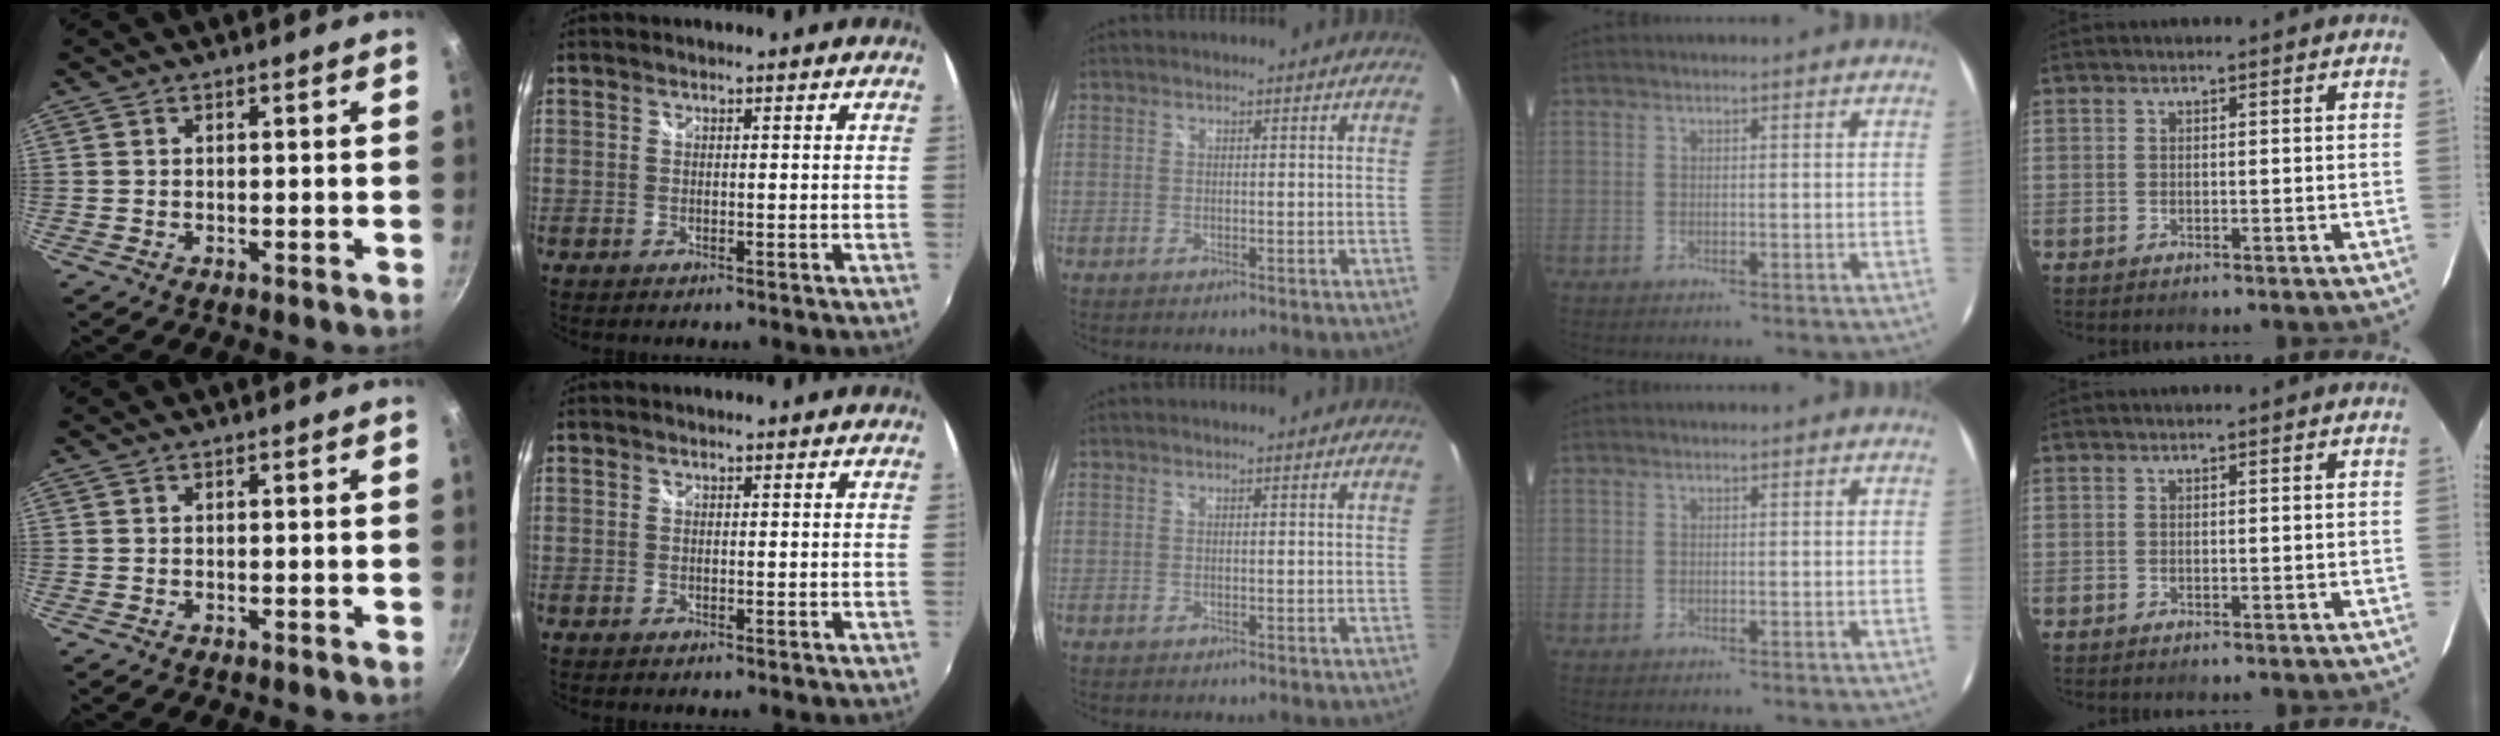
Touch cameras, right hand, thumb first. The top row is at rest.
{}